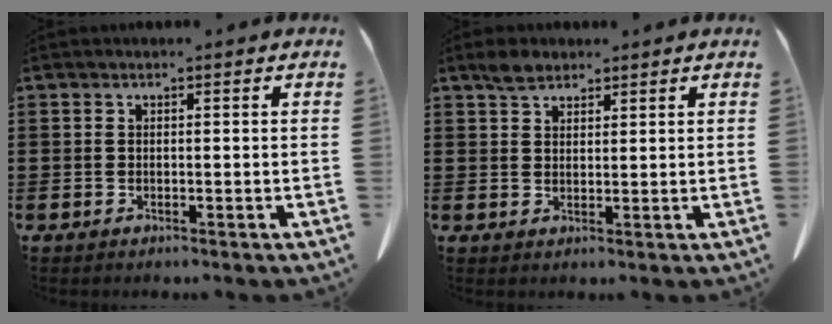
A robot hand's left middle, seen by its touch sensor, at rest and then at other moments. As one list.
[{"total": 2.9, "force": [2.3, 1.4, 1.2], "torque": [-0.021, 0.000, 0.042]}]